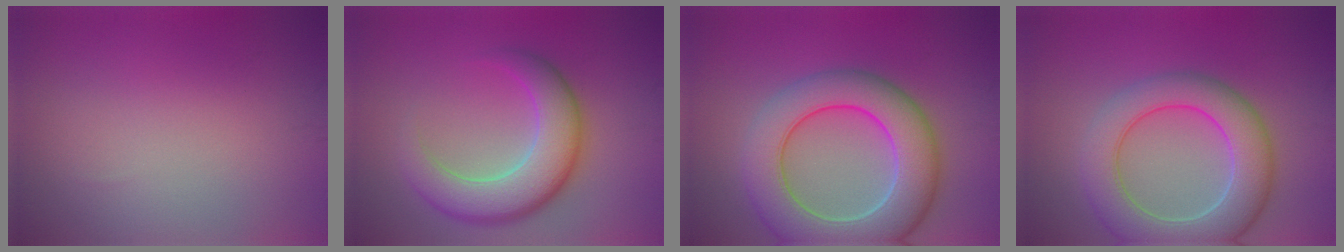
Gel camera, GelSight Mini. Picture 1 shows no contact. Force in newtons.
{"total": 7.3, "press": 7.2, "slide": 0.6}
{"total": 10.1, "press": 10.1, "slide": 0.8}
{"total": 8.0, "press": 7.9, "slide": 0.6}